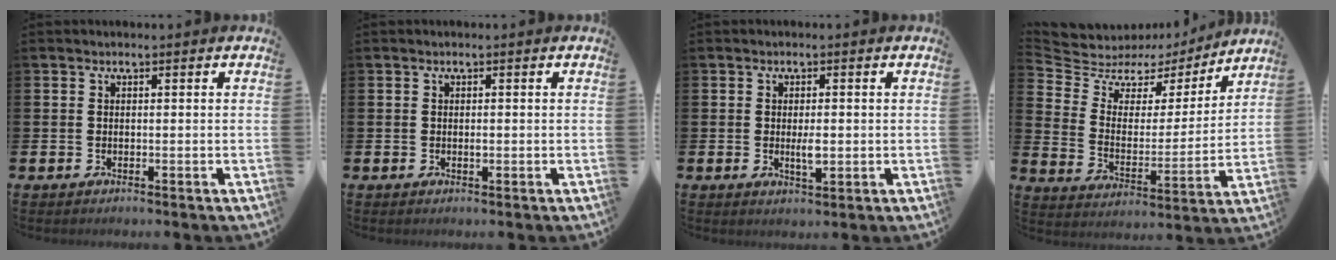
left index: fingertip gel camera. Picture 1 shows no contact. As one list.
[{"total": 0.5, "force": [0.0, 0.3, 0.5], "torque": [-0.003, -0.003, -0.002]}, {"total": 2.3, "force": [0.0, 0.9, 2.2], "torque": [-0.026, -0.006, -0.005]}, {"total": 6.7, "force": [5.5, 3.7, 1.0], "torque": [-0.062, -0.042, 0.091]}]